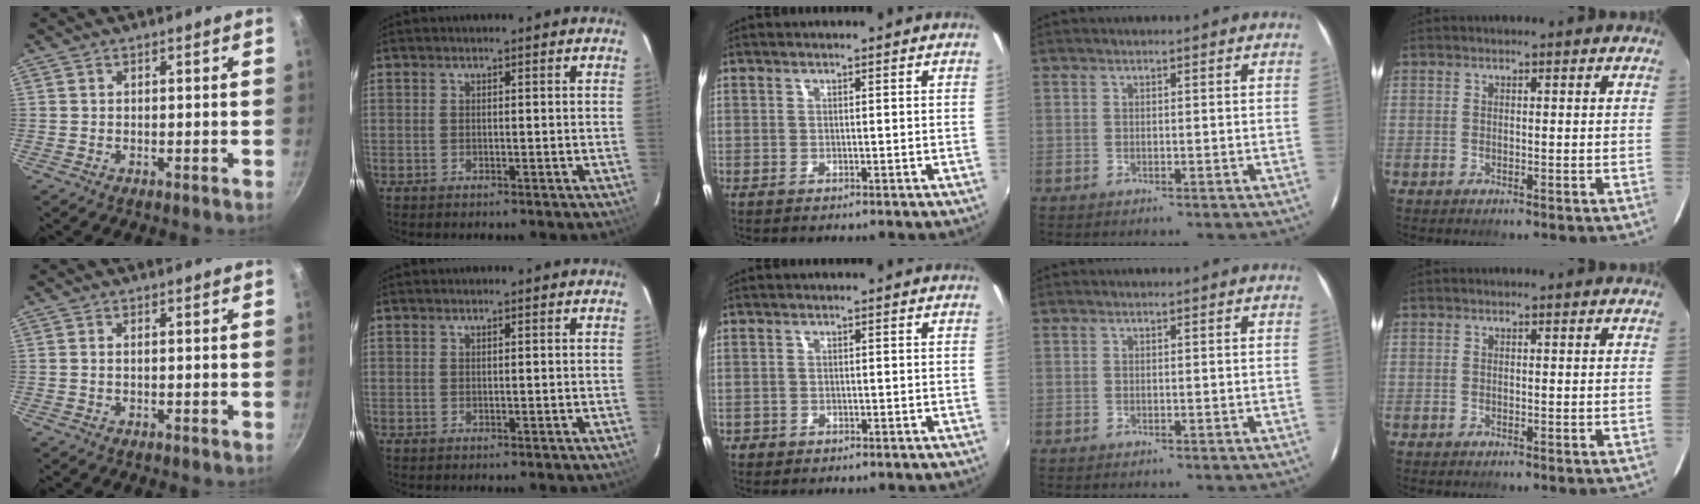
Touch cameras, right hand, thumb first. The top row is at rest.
{"thumb": {"total": 0.6, "force": [0.0, 0.2, 0.6], "torque": [-0.014, 0.002, -0.001]}, "middle": {"total": 1.6, "force": [-1.0, 1.2, 0.5], "torque": [-0.014, -0.002, -0.014]}}